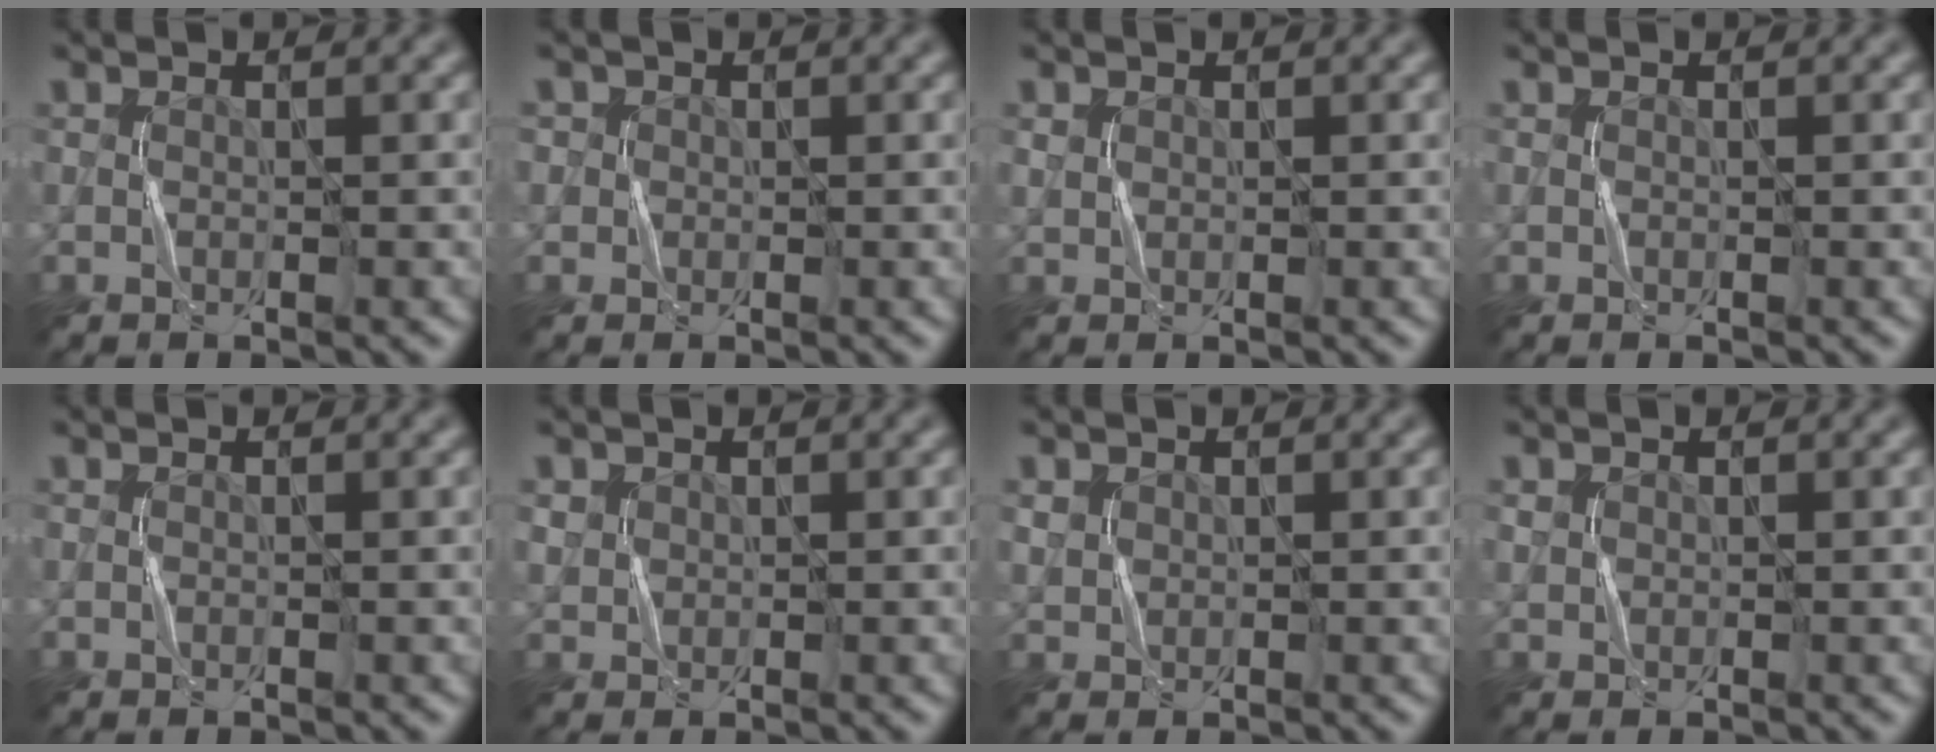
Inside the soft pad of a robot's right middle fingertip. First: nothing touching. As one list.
[{"total": 1.0, "force": [0.3, 1.0, 0.1], "torque": [0.006, 0.001, -0.004]}, {"total": 0.7, "force": [0.4, 0.6, 0.2], "torque": [-0.005, 0.000, 0.009]}, {"total": 0.0}, {"total": 0.0}, {"total": 1.1, "force": [0.4, 1.0, 0.2], "torque": [-0.001, -0.001, 0.012]}, {"total": 1.0, "force": [0.5, 0.9, 0.2], "torque": [-0.005, 0.000, 0.014]}, {"total": 0.7, "force": [0.3, 0.6, 0.1], "torque": [-0.001, 0.000, 0.008]}]